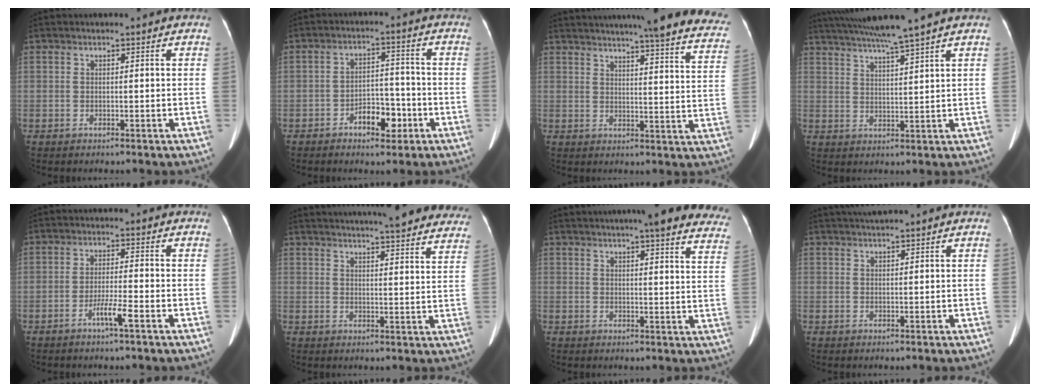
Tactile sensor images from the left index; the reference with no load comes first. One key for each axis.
{"total": 5.8, "fx": -3.1, "fy": 2.9, "fz": 3.9, "tx": -0.059, "ty": 0.016, "tz": -0.049}
{"total": 29.8, "fx": 26.4, "fy": 2.2, "fz": 13.8, "tx": -0.174, "ty": -0.062, "tz": 0.302}
{"total": 9.3, "fx": 7.8, "fy": -1.9, "fz": 4.7, "tx": -0.080, "ty": 0.008, "tz": 0.127}
{"total": 3.6, "fx": -2.1, "fy": -0.4, "fz": 2.9, "tx": -0.055, "ty": -0.005, "tz": -0.044}
{"total": 29.0, "fx": 26.4, "fy": 3.9, "fz": 11.3, "tx": -0.176, "ty": -0.038, "tz": 0.311}
{"total": 21.3, "fx": 18.5, "fy": 2.1, "fz": 10.3, "tx": -0.123, "ty": -0.019, "tz": 0.203}
{"total": 2.5, "fx": 2.2, "fy": -0.5, "fz": 1.0, "tx": -0.013, "ty": 0.017, "tz": 0.043}